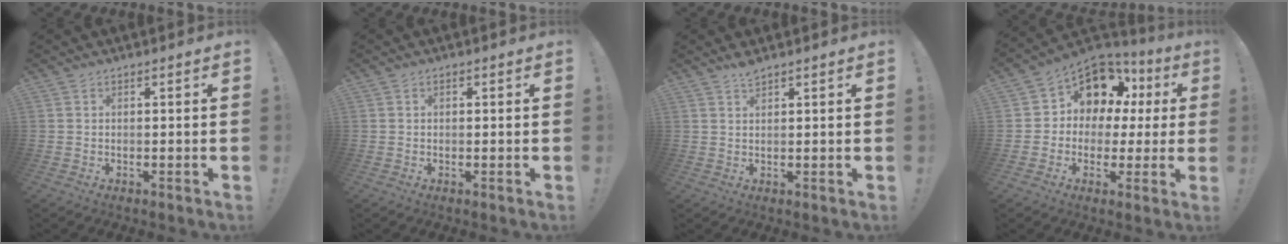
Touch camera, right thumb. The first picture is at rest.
{"total": 0.6, "force": [0.0, 0.5, 0.3], "torque": [-0.008, 0.003, 0.000]}
{"total": 2.4, "force": [2.0, 0.4, 1.3], "torque": [-0.020, -0.008, 0.034]}
{"total": 12.0, "force": [5.3, 9.1, 5.7], "torque": [-0.080, -0.043, 0.107]}